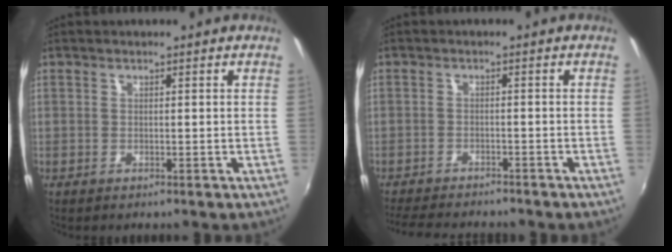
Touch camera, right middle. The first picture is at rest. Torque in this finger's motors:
{"motor_torque": [1.00, -1.14, 0.14, 0.06]}